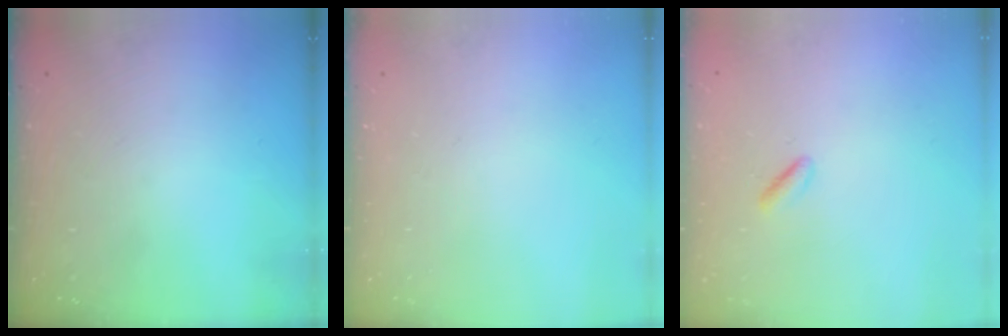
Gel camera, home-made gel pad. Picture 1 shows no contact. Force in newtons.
{"total": 0.0}
{"total": 1.4, "press": 1.2, "slide": 0.8}